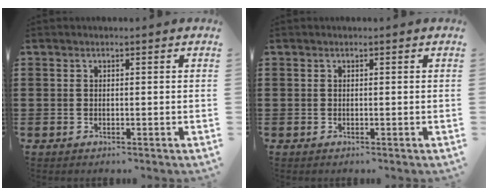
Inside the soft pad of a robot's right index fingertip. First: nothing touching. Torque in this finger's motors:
{"motor_torque": [-0.94, 1.20, 0.00, 0.00]}